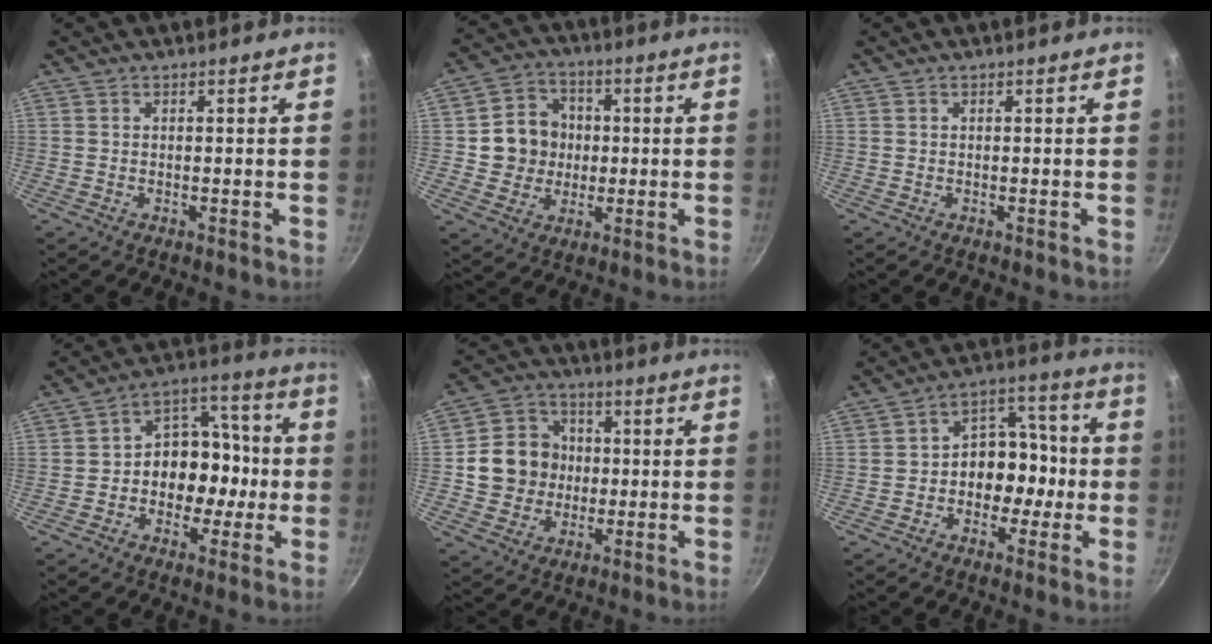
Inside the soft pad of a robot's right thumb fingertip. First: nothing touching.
{"total": 9.8, "force": [0.4, 9.1, 3.7], "torque": [-0.025, 0.016, 0.002]}
{"total": 0.0}
{"total": 12.5, "force": [-2.2, 9.7, 7.6], "torque": [-0.048, 0.050, -0.043]}
{"total": 11.6, "force": [0.0, 10.6, 4.7], "torque": [-0.048, 0.024, -0.007]}
{"total": 10.7, "force": [-2.2, 8.3, 6.4], "torque": [-0.028, 0.051, -0.044]}